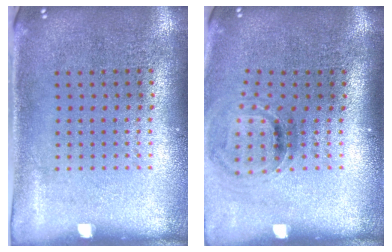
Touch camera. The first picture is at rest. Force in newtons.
{"total": 1.0, "press": 0.9, "slide": 0.4}